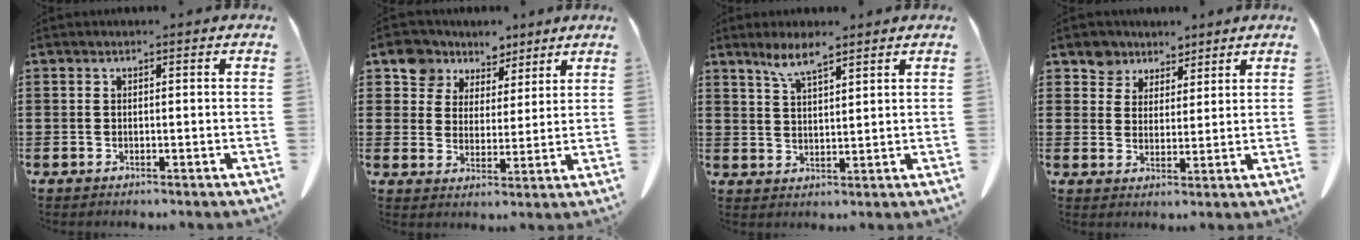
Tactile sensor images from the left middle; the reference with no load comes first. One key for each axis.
{"total": 6.7, "fx": 5.2, "fy": 4.3, "fz": 0.2, "tx": -0.046, "ty": -0.017, "tz": 0.098}
{"total": 4.9, "fx": 3.6, "fy": 0.7, "fz": 3.1, "tx": -0.071, "ty": -0.004, "tz": 0.065}
{"total": 4.8, "fx": 3.8, "fy": 2.9, "fz": 0.2, "tx": -0.030, "ty": -0.005, "tz": 0.071}